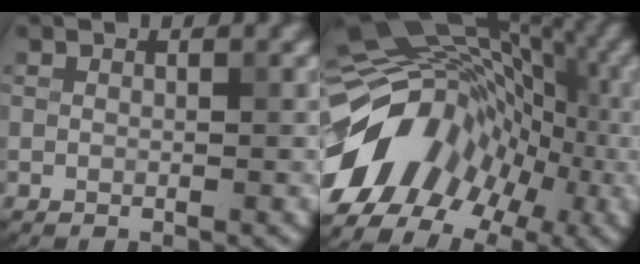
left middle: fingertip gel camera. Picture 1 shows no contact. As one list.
[{"total": 11.7, "force": [-4.0, 8.9, 6.5], "torque": [-0.115, 0.009, -0.084]}]